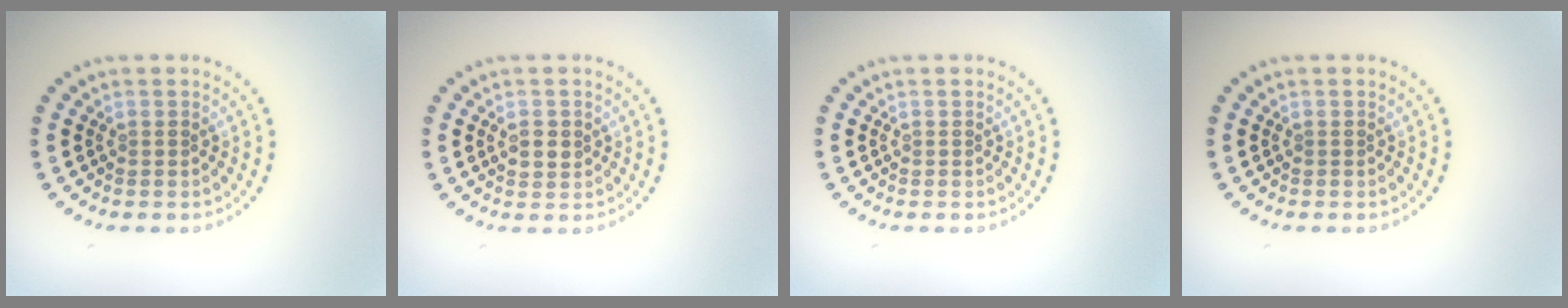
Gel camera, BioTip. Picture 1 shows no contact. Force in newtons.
{"total": 1.6, "press": 1.6, "slide": 0.3}
{"total": 0.0}
{"total": 0.0}